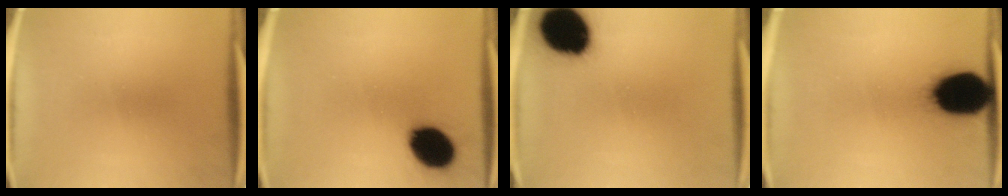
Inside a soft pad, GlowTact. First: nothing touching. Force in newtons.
{"total": 13.0}
{"total": 18.9}
{"total": 19.9}